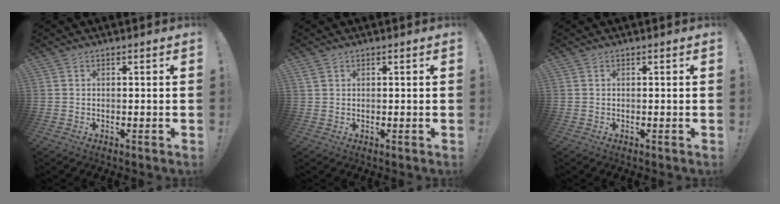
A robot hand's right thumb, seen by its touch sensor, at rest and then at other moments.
{"total": 1.3, "force": [0.9, 0.7, 0.6], "torque": [-0.006, -0.001, 0.016]}
{"total": 0.0}